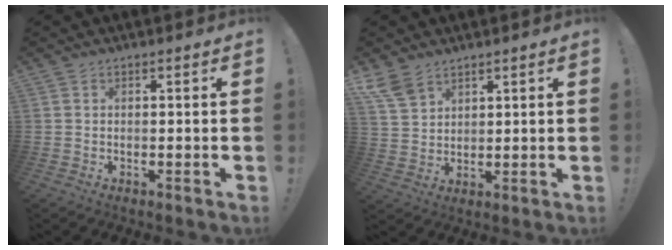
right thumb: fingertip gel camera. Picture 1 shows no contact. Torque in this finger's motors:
{"motor_torque": [0.36, 1.34, 0.63, 0.51, -0.02]}